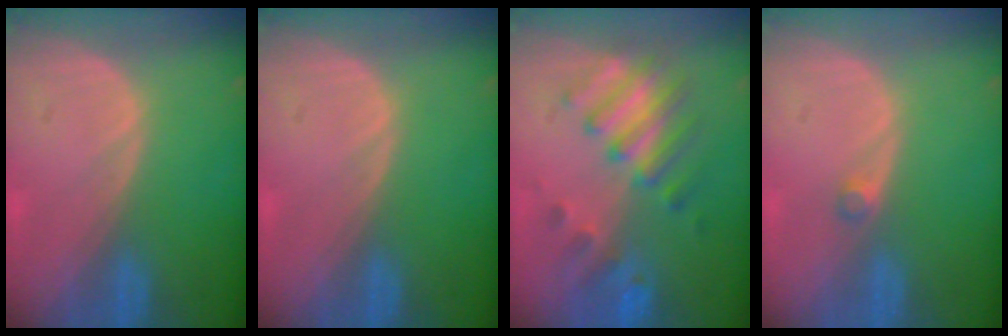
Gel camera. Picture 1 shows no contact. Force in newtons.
{"total": 0.0}
{"total": 7.5, "press": 7.4, "slide": 1.1}
{"total": 1.3, "press": 1.1, "slide": 0.6}